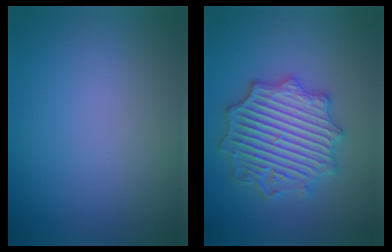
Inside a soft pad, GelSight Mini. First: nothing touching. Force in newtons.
{"total": 6.8, "press": 6.7, "slide": 1.1}